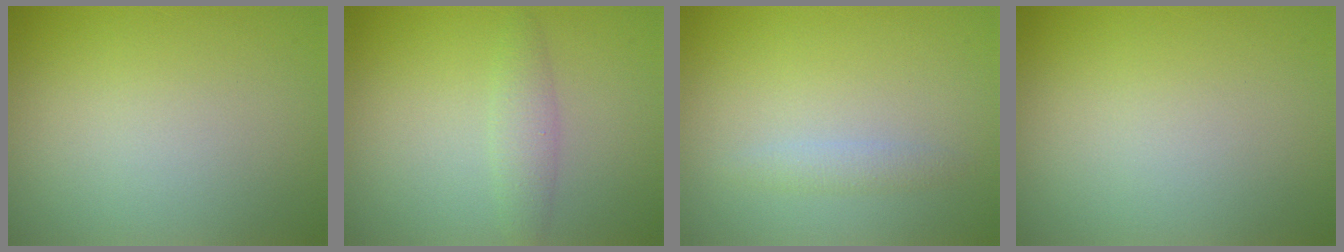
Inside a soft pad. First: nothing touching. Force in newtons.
{"total": 1.9, "press": 1.9, "slide": 0.0}
{"total": 1.2, "press": 1.2, "slide": 0.0}
{"total": 0.0}